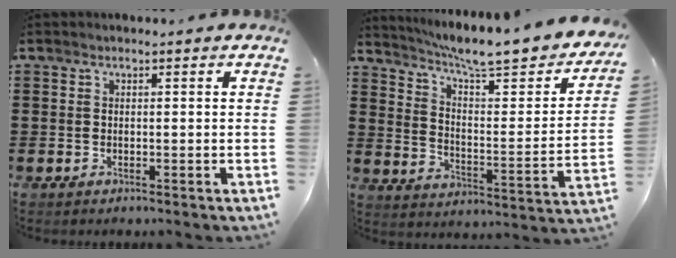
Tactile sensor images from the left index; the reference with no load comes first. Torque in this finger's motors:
{"motor_torque": [1.17, -0.96, 0.45, 0.14]}